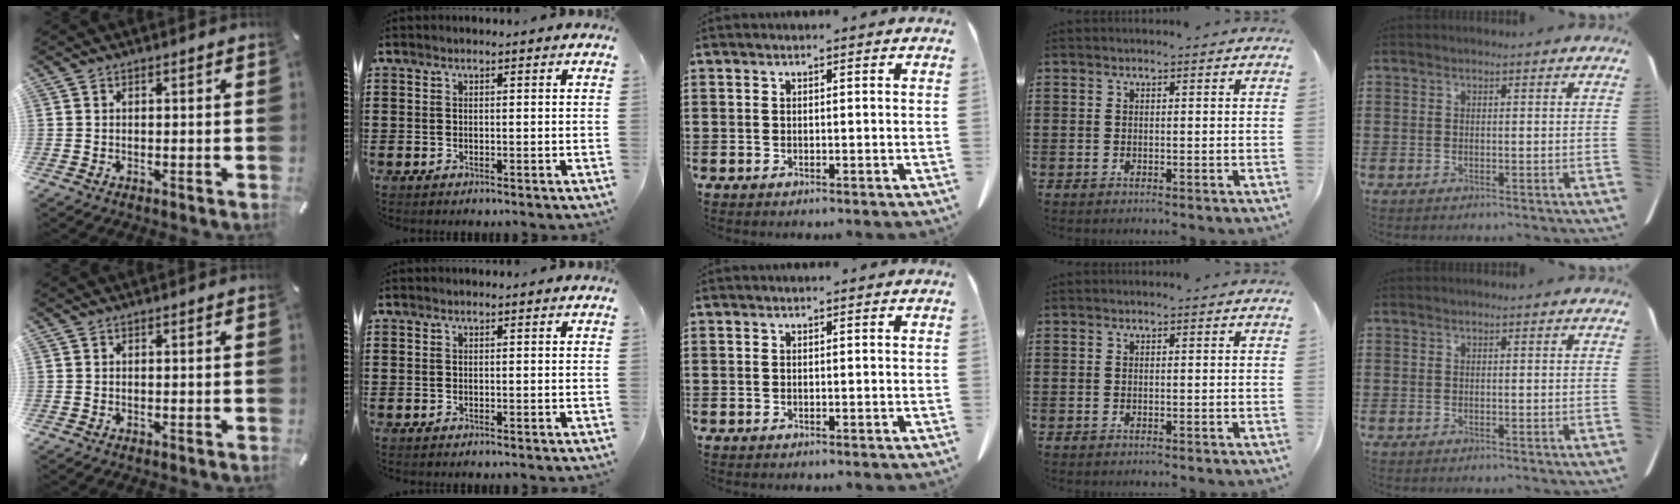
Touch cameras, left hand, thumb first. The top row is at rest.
{}